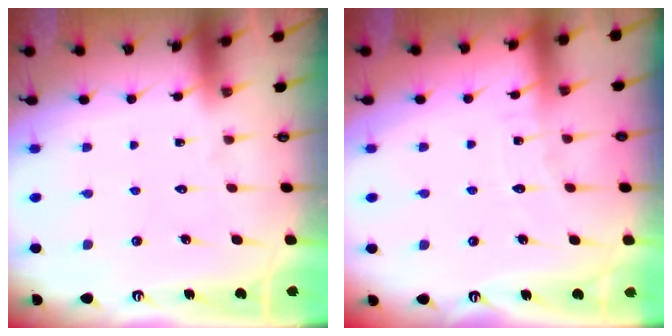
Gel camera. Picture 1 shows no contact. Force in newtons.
{"total": 4.5, "press": 4.5, "slide": 0.5}